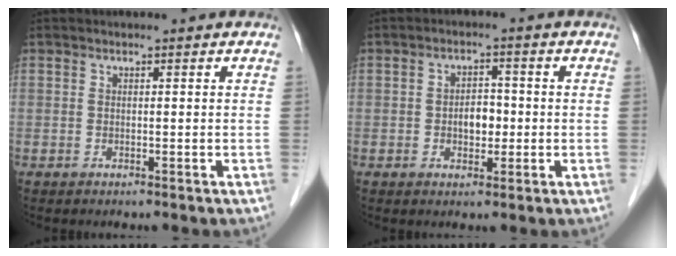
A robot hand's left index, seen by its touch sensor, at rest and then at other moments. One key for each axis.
{"total": 3.5, "fx": -0.5, "fy": 2.2, "fz": 2.7, "tx": -0.043, "ty": 0.008, "tz": -0.005}